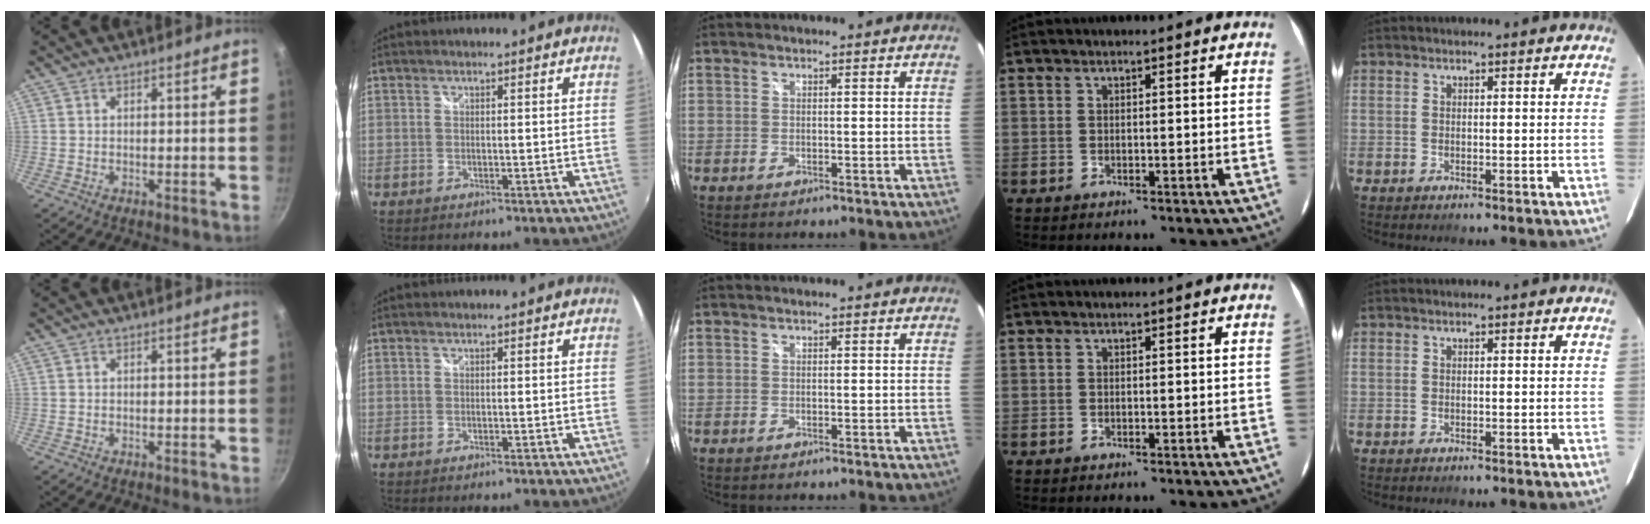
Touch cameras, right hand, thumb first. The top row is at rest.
{}